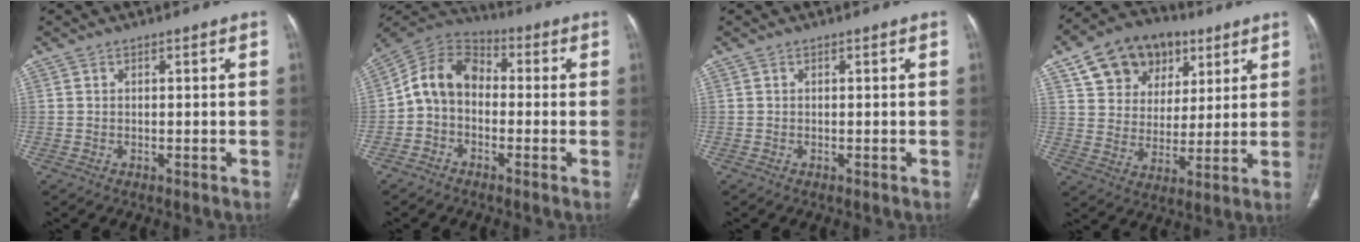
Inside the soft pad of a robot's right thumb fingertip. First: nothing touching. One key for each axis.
{"total": 9.9, "fx": -1.1, "fy": 7.6, "fz": 6.2, "tx": -0.099, "ty": 0.037, "tz": -0.039}
{"total": 0.0}
{"total": 16.3, "fx": 8.3, "fy": 12.0, "fz": 7.4, "tx": -0.082, "ty": -0.005, "tz": 0.140}